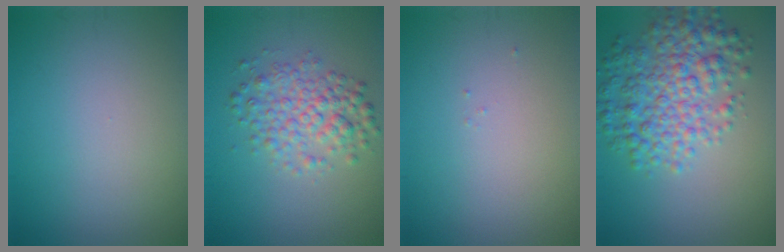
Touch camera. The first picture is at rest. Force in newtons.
{"total": 4.1, "press": 4.1, "slide": 0.1}
{"total": 0.0}
{"total": 6.4, "press": 6.4, "slide": 0.1}